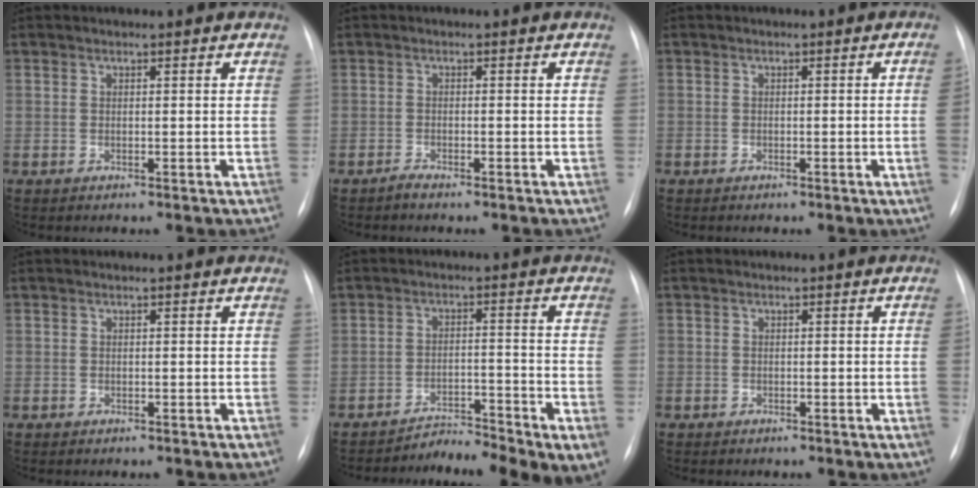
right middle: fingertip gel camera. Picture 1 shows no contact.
{"total": 1.0, "force": [-0.9, 0.0, 0.3], "torque": [-0.010, -0.001, -0.017]}
{"total": 1.8, "force": [-0.3, -0.5, 1.7], "torque": [-0.020, 0.002, -0.004]}
{"total": 0.6, "force": [-0.4, 0.4, 0.1], "torque": [-0.003, 0.003, -0.006]}
{"total": 7.2, "force": [-6.1, 0.8, 3.7], "torque": [-0.043, 0.016, -0.093]}
{"total": 1.0, "force": [-0.5, -0.1, 0.9], "torque": [-0.013, 0.004, -0.010]}